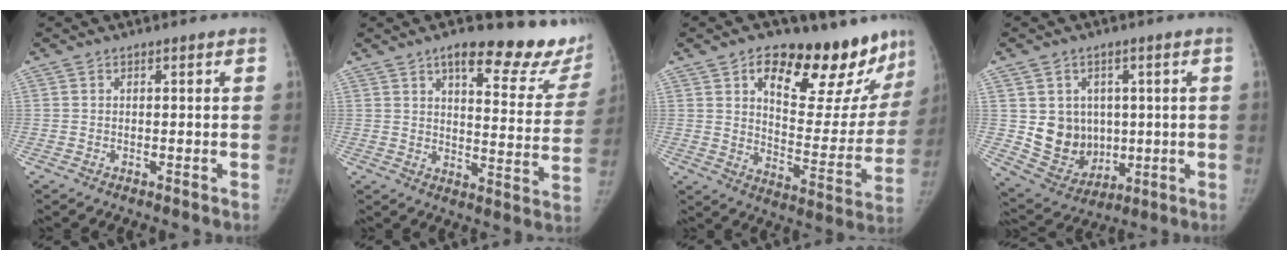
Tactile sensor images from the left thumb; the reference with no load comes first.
{"total": 20.6, "force": [15.6, 6.5, 11.7], "torque": [-0.103, -0.093, 0.187]}
{"total": 24.2, "force": [15.1, 10.3, 15.9], "torque": [-0.162, -0.070, 0.219]}
{"total": 11.0, "force": [1.0, 9.5, 5.4], "torque": [-0.047, -0.013, 0.046]}